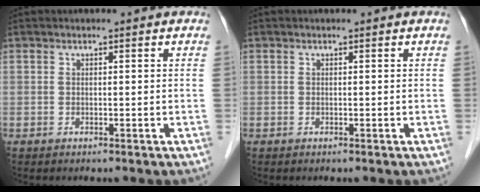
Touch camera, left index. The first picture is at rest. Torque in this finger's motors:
{"motor_torque": [-0.11, -0.03, 0.04, 0.01]}